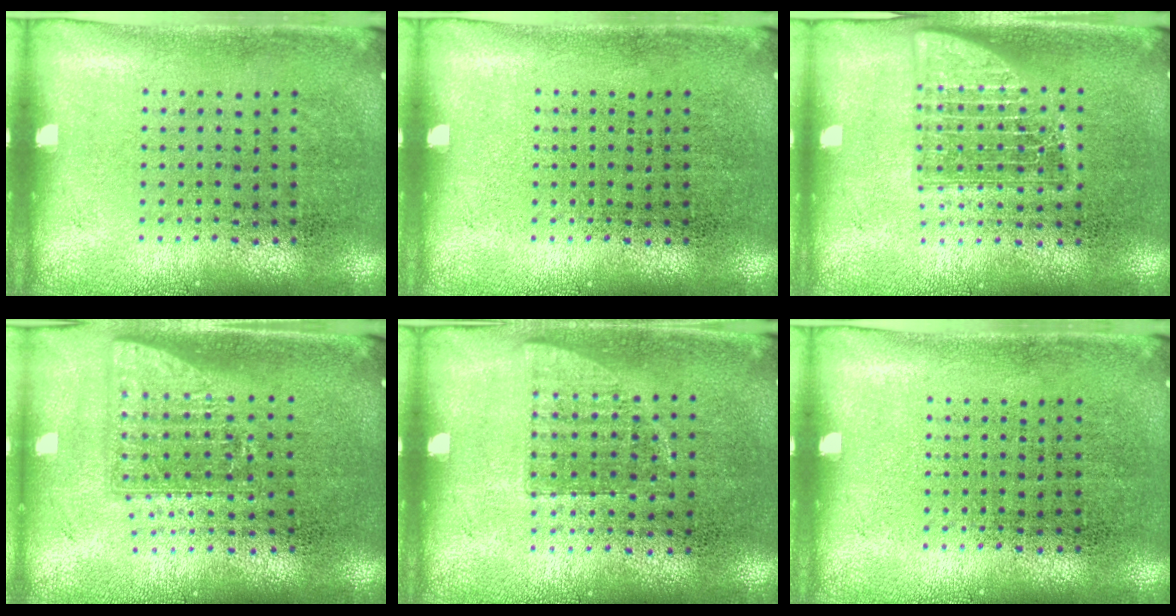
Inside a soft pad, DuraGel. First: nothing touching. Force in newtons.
{"total": 0.0}
{"total": 2.4, "press": 2.3, "slide": 0.5}
{"total": 1.6, "press": 1.2, "slide": 1.0}
{"total": 0.8, "press": 0.7, "slide": 0.3}
{"total": 0.0}